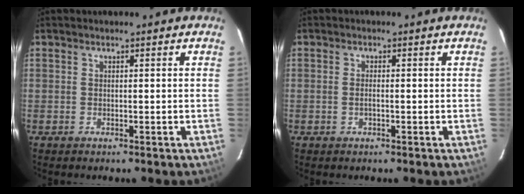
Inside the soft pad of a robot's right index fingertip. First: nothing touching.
{"total": 1.4, "force": [-0.3, 0.4, 1.3], "torque": [-0.029, 0.002, -0.007]}